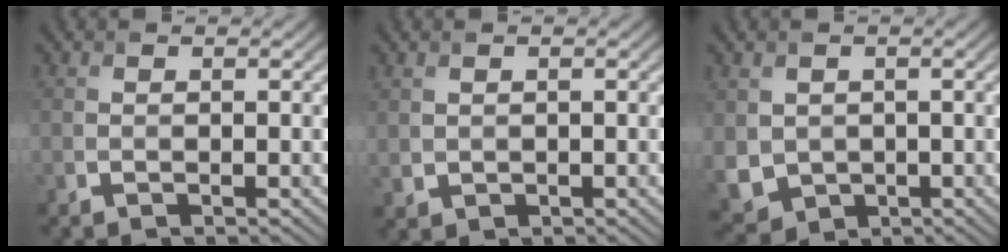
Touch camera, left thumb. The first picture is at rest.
{"total": 1.4, "force": [0.6, 1.1, 0.5], "torque": [-0.018, -0.005, 0.017]}
{"total": 4.8, "force": [0.2, 4.2, 2.4], "torque": [-0.086, -0.020, 0.007]}